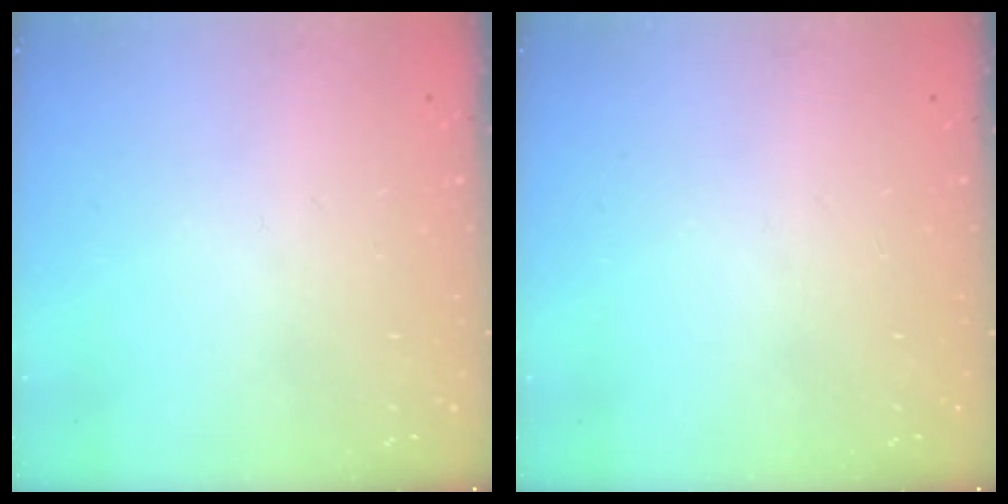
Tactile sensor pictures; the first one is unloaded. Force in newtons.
{"total": 0.0}